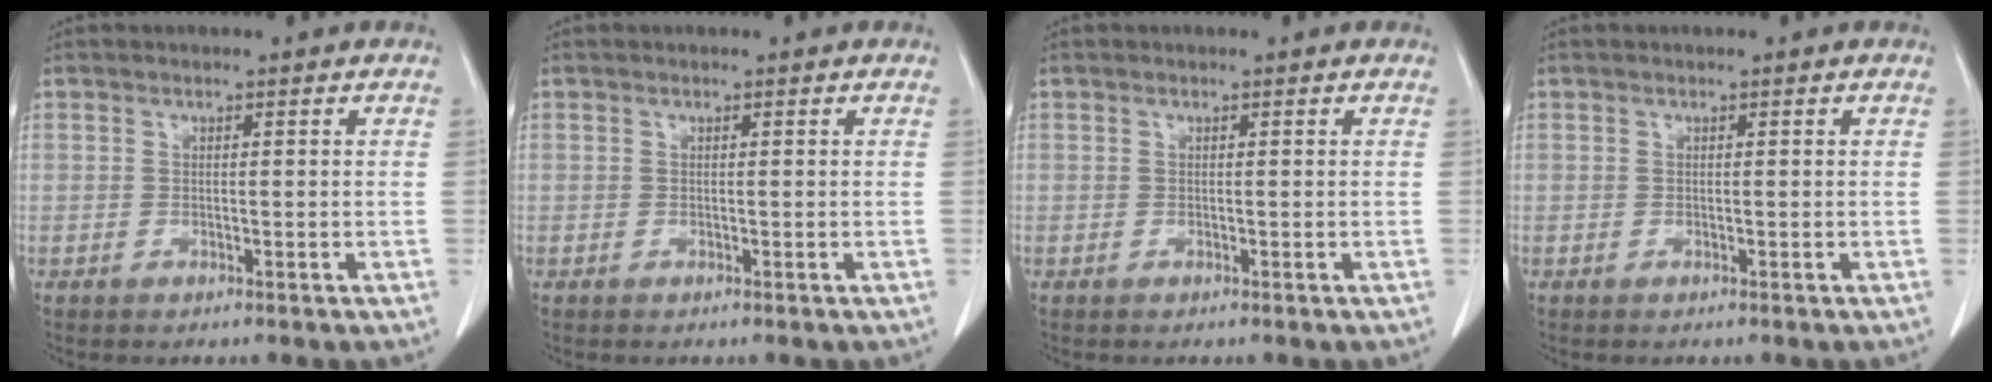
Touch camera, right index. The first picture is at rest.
{"total": 0.0}
{"total": 0.0}
{"total": 0.0}